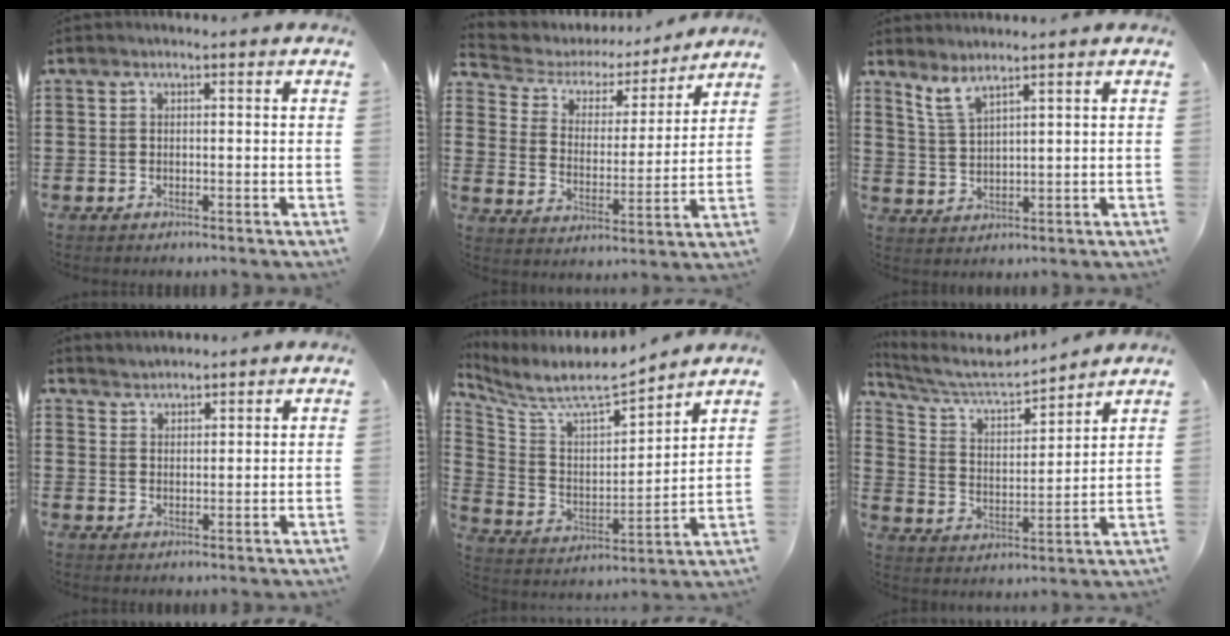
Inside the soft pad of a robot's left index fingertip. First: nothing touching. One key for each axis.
{"total": 4.1, "fx": 3.4, "fy": 2.1, "fz": 1.1, "tx": -0.046, "ty": -0.021, "tz": 0.049}
{"total": 3.5, "fx": 2.8, "fy": 0.4, "fz": 2.0, "tx": -0.047, "ty": -0.004, "tz": 0.052}
{"total": 2.1, "fx": 2.0, "fy": 0.1, "fz": -0.6, "tx": 0.006, "ty": -0.002, "tz": 0.040}
{"total": 6.2, "fx": 5.7, "fy": 1.0, "fz": 2.2, "tx": -0.075, "ty": -0.052, "tz": 0.091}
{"total": 6.8, "fx": 6.4, "fy": 0.9, "fz": 2.3, "tx": -0.075, "ty": -0.046, "tz": 0.106}